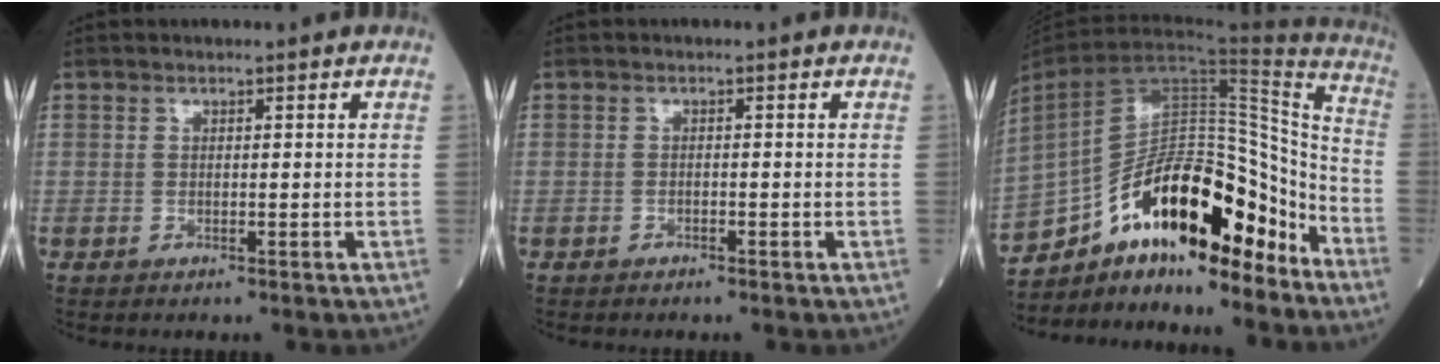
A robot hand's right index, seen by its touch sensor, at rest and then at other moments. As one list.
[{"total": 0.0}, {"total": 23.5, "force": [-15.8, 7.7, 15.6], "torque": [-0.269, 0.027, -0.255]}]